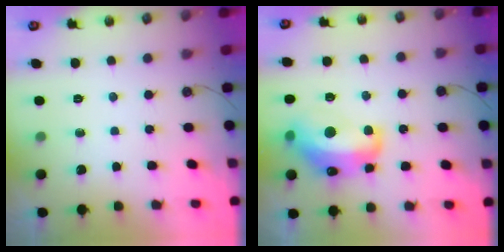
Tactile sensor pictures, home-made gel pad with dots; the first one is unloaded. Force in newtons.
{"total": 9.9, "press": 9.8, "slide": 1.2}